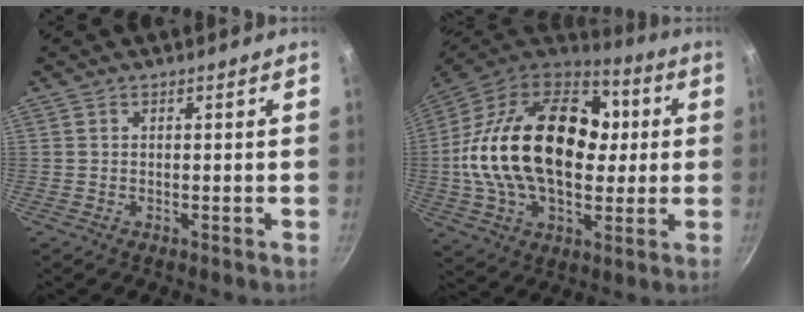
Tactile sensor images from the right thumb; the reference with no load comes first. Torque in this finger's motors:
{"motor_torque": [-1.39, 2.61, 2.12, -0.66, 0.76]}